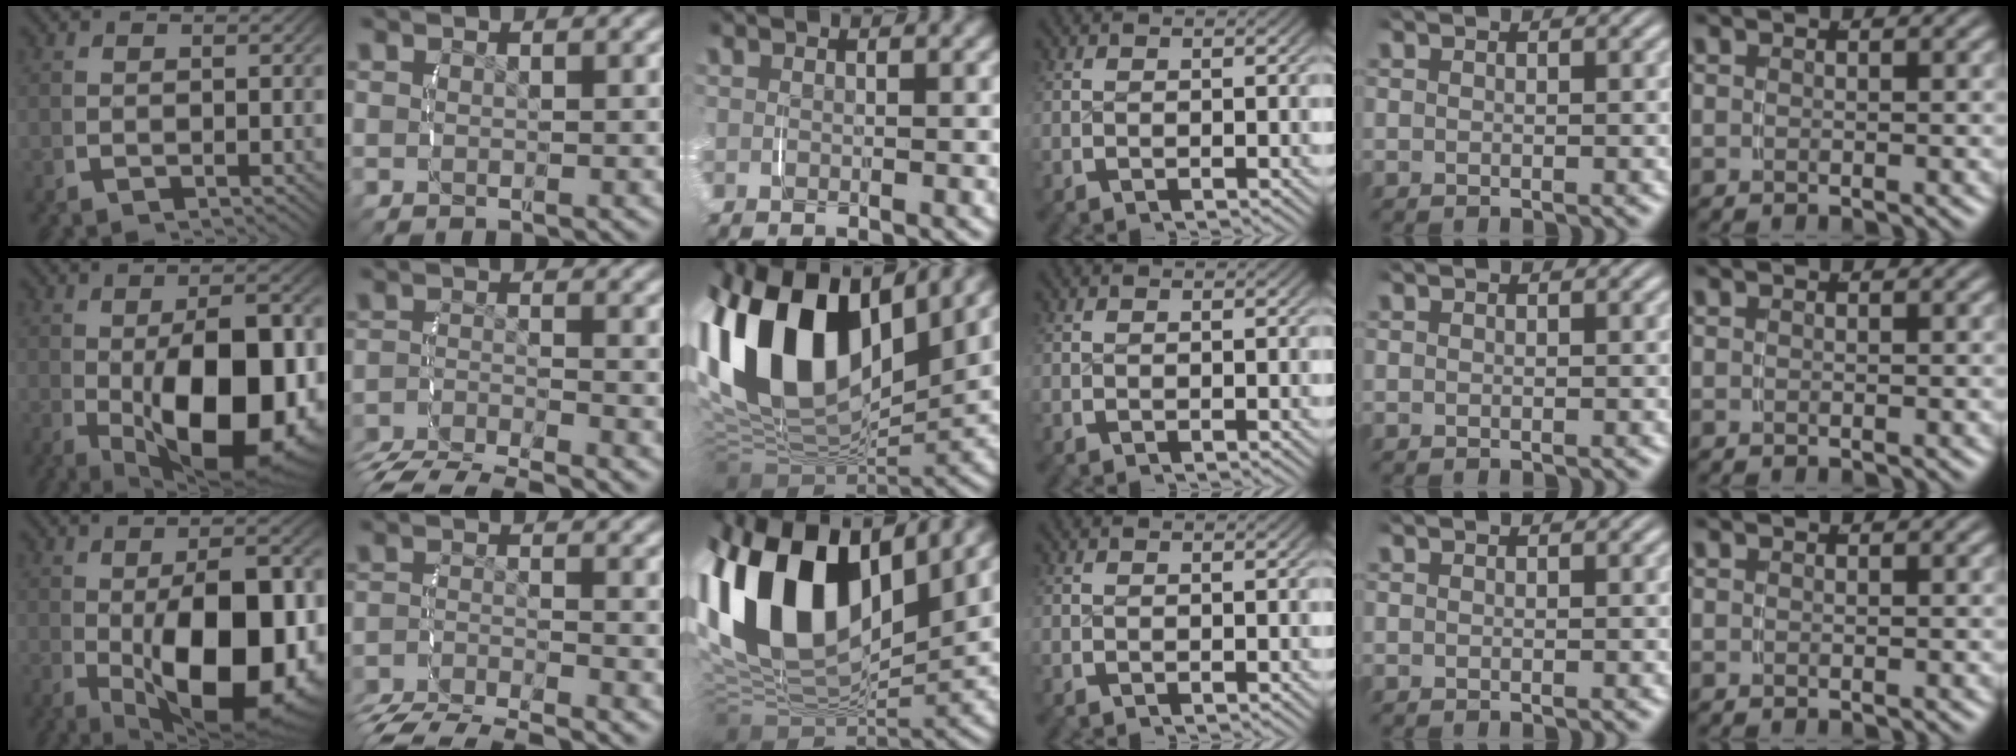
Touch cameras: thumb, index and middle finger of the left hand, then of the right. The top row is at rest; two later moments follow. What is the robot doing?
{"motion": "grasp_and_lifting", "object": "velcro strap"}